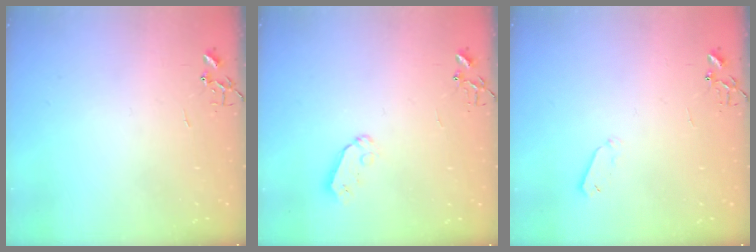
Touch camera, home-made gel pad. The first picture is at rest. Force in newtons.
{"total": 5.4, "press": 5.4, "slide": 0.0}
{"total": 4.0, "press": 3.9, "slide": 0.8}